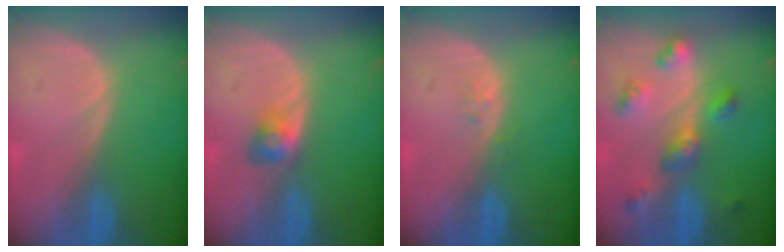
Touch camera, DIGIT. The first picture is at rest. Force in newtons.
{"total": 2.7, "press": 2.5, "slide": 1.1}
{"total": 0.9, "press": 0.9, "slide": 0.2}
{"total": 6.5, "press": 5.8, "slide": 2.9}